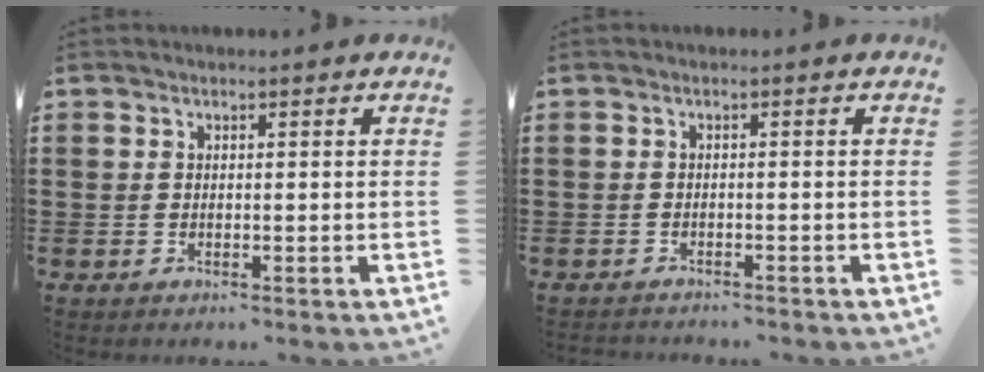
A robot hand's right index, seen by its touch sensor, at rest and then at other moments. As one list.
[{"total": 1.1, "force": [-1.1, -0.1, 0.0], "torque": [-0.004, -0.001, -0.022]}]